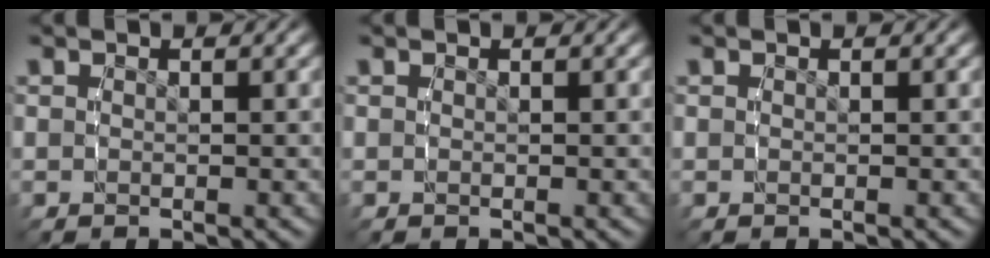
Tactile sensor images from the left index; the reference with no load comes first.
{"total": 0.0}
{"total": 0.0}